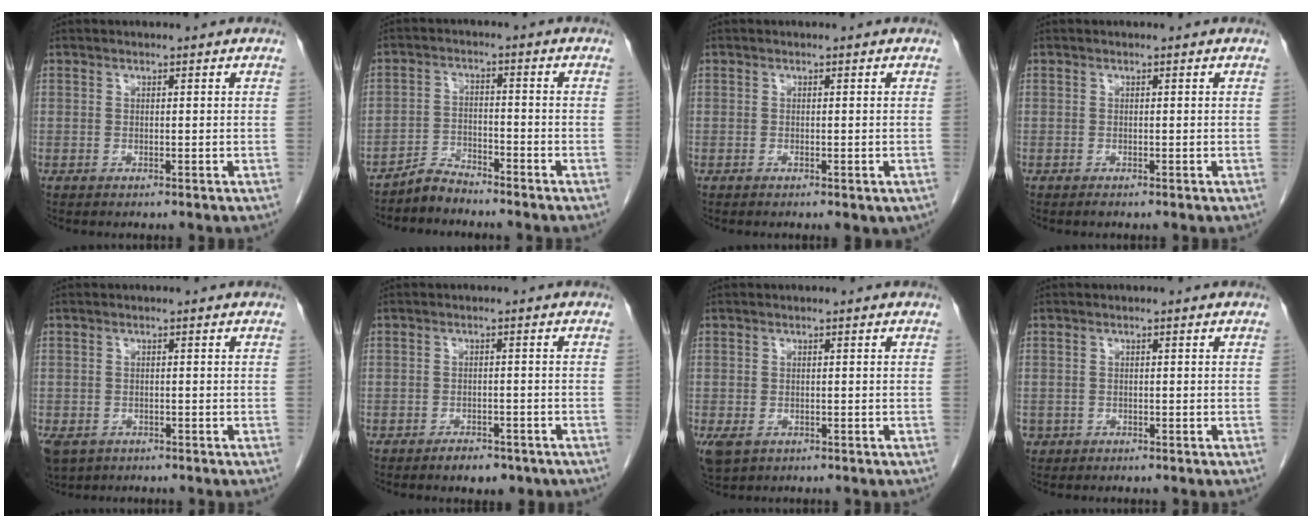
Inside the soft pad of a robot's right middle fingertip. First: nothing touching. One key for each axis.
{"total": 3.6, "fx": -3.5, "fy": 0.6, "fz": 0.2, "tx": -0.004, "ty": -0.010, "tz": -0.068}
{"total": 1.3, "fx": -0.5, "fy": 0.5, "fz": 1.1, "tx": -0.013, "ty": -0.002, "tz": -0.003}
{"total": 0.0}
{"total": 6.5, "fx": -3.9, "fy": 4.6, "fz": 2.6, "tx": -0.063, "ty": -0.008, "tz": -0.060}
{"total": 4.2, "fx": -3.1, "fy": 2.0, "fz": 1.9, "tx": -0.025, "ty": 0.001, "tz": -0.037}
{"total": 3.2, "fx": -1.4, "fy": 2.1, "fz": 2.0, "tx": -0.048, "ty": -0.008, "tz": -0.014}
{"total": 1.0, "fx": -0.5, "fy": 0.9, "fz": 0.1, "tx": -0.007, "ty": 0.004, "tz": -0.005}